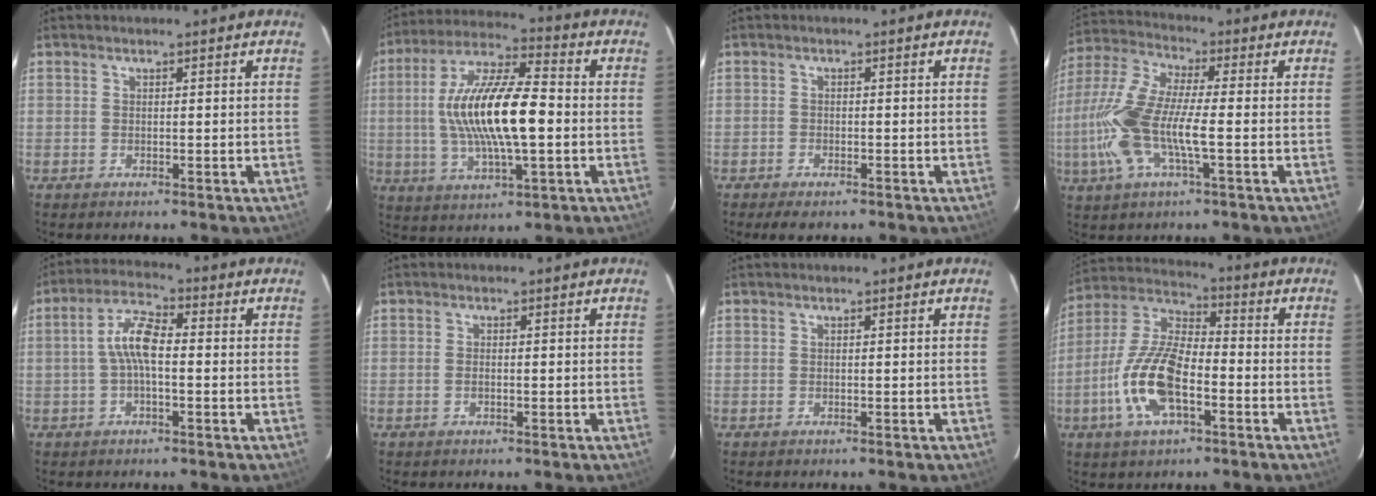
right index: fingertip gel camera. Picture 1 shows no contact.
{"total": 17.5, "force": [-0.7, 5.1, 16.8], "torque": [-0.324, 0.007, -0.015]}
{"total": 3.2, "force": [-2.6, 1.2, 1.5], "torque": [-0.042, -0.011, -0.044]}
{"total": 14.9, "force": [-2.8, 3.7, 14.1], "torque": [-0.303, -0.001, -0.060]}
{"total": 6.5, "force": [-0.5, 2.2, 6.1], "torque": [-0.127, 0.020, -0.012]}
{"total": 0.9, "force": [-0.3, 0.5, 0.7], "torque": [-0.017, 0.000, -0.007]}
{"total": 0.0}
{"total": 14.7, "force": [-5.0, 6.1, 12.4], "torque": [-0.265, -0.001, -0.099]}